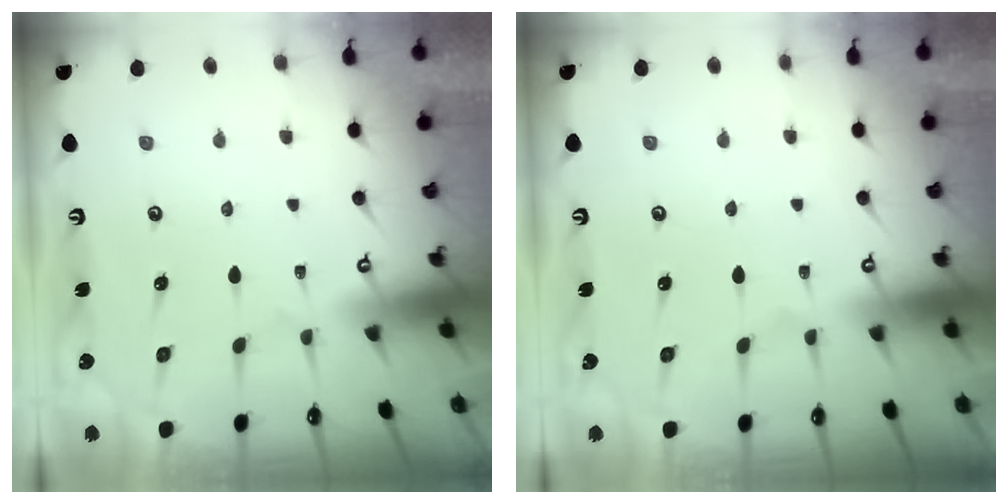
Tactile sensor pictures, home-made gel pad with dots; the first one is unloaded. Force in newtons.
{"total": 0.0}